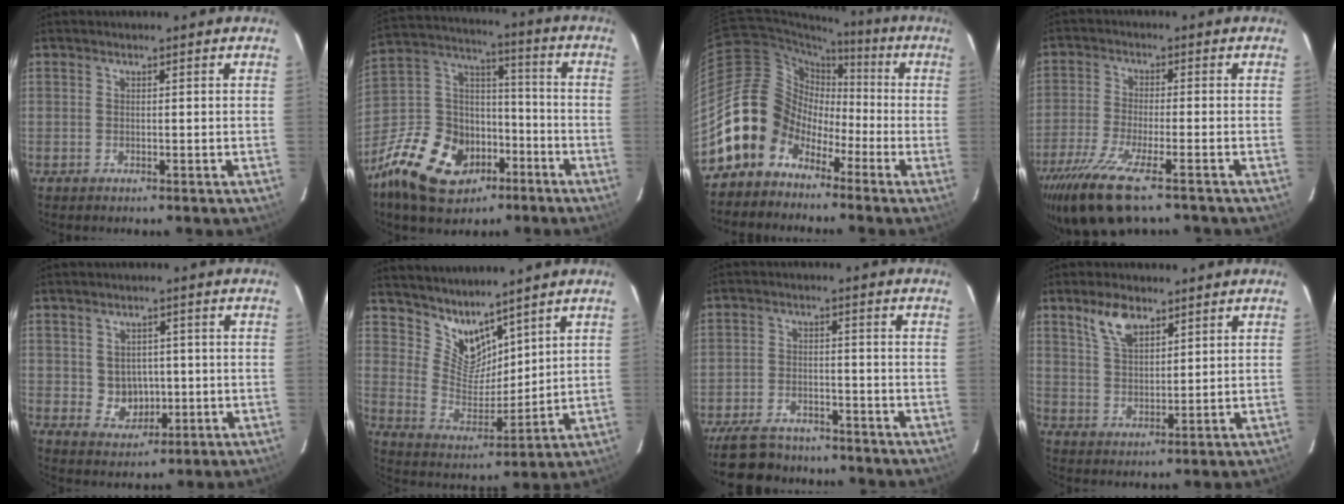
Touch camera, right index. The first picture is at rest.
{"total": 22.0, "force": [-12.6, 14.1, 11.2], "torque": [-0.259, 0.024, -0.200]}
{"total": 13.4, "force": [-6.5, 11.1, 4.0], "torque": [-0.093, 0.036, -0.123]}
{"total": 13.6, "force": [-9.5, 3.1, 9.1], "torque": [-0.204, -0.051, -0.179]}
{"total": 5.4, "force": [-0.2, 5.0, 2.0], "torque": [-0.042, 0.007, 0.012]}
{"total": 9.1, "force": [7.8, 3.6, 2.9], "torque": [-0.052, -0.008, 0.161]}
{"total": 13.5, "force": [-11.3, 5.7, 4.8], "torque": [-0.133, 0.003, -0.173]}
{"total": 7.0, "force": [4.5, 3.3, 4.2], "torque": [-0.077, 0.008, 0.090]}